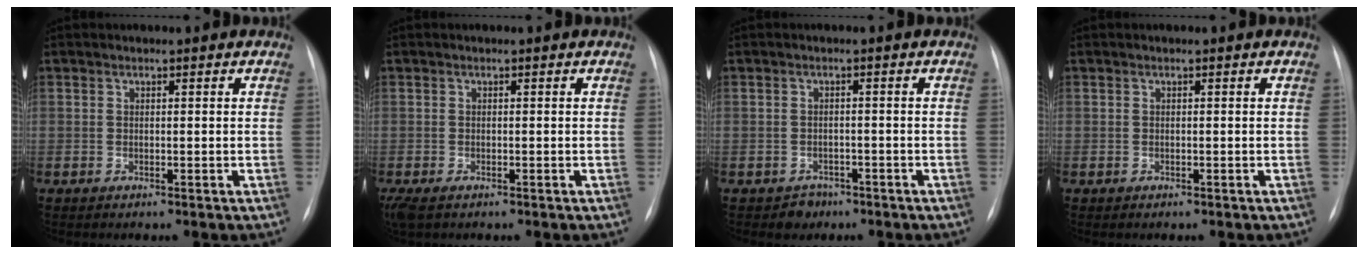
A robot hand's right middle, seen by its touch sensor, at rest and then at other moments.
{"total": 3.6, "force": [-2.2, 1.8, 2.2], "torque": [-0.050, -0.012, -0.035]}
{"total": 2.3, "force": [-1.5, 1.7, -0.1], "torque": [0.001, 0.008, -0.021]}
{"total": 0.0}